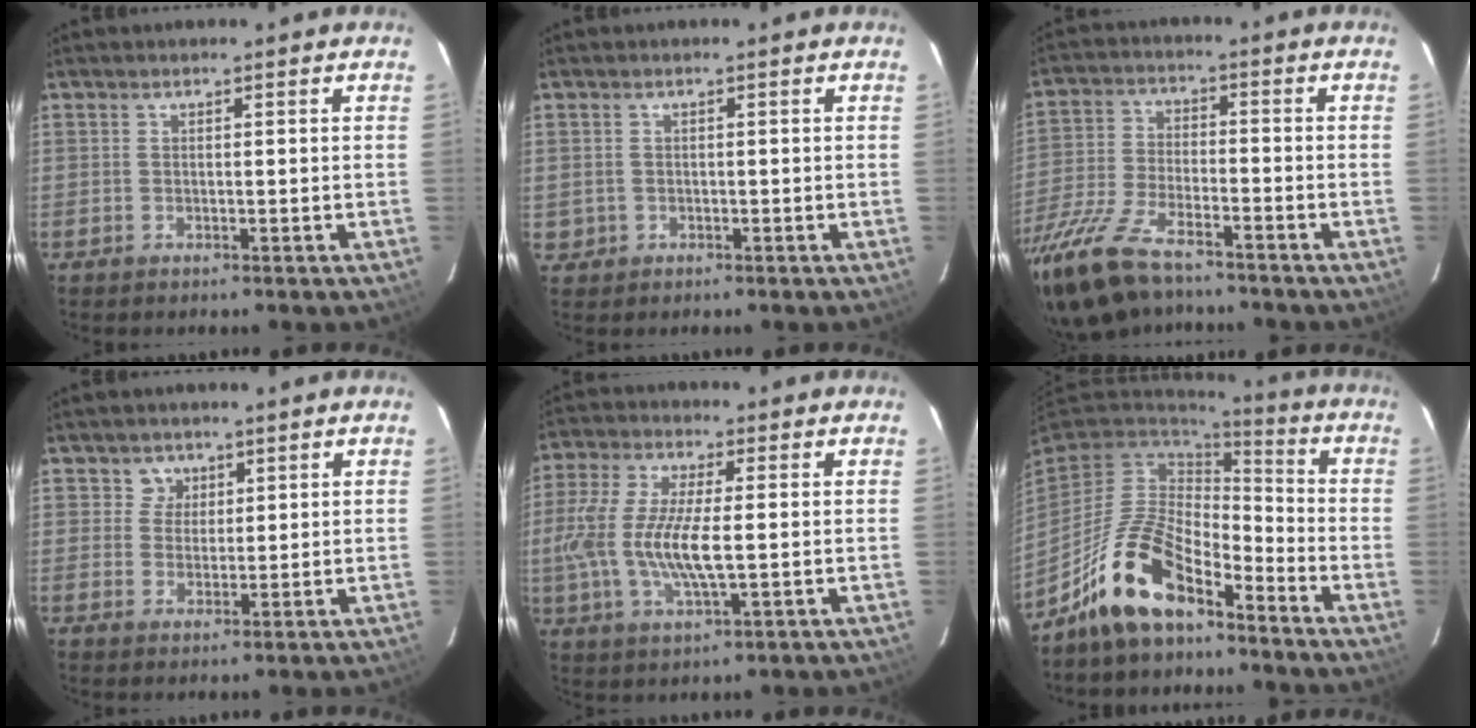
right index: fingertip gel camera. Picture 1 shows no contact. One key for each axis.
{"total": 2.2, "fx": -0.2, "fy": 2.2, "fz": 0.2, "tx": -0.001, "ty": 0.005, "tz": 0.000}
{"total": 19.7, "fx": -15.0, "fy": 7.1, "fz": 10.6, "tx": -0.242, "ty": -0.038, "tz": -0.278}
{"total": 3.3, "fx": 1.6, "fy": 2.9, "fz": 0.0, "tx": 0.015, "ty": 0.013, "tz": 0.025}
{"total": 12.4, "fx": -0.9, "fy": 3.8, "fz": 11.8, "tx": -0.250, "ty": -0.003, "tz": -0.019}
{"total": 14.7, "fx": -9.9, "fy": 6.2, "fz": 9.0, "tx": -0.188, "ty": 0.002, "tz": -0.187}